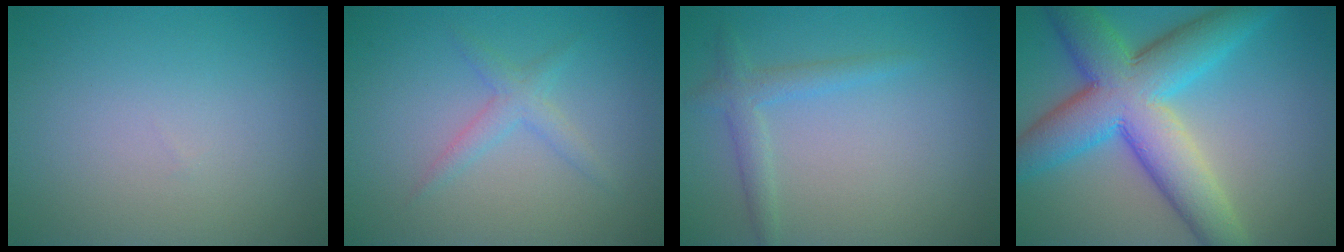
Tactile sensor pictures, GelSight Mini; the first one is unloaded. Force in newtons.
{"total": 1.8, "press": 1.8, "slide": 0.2}
{"total": 2.1, "press": 2.1, "slide": 0.1}
{"total": 11.0, "press": 11.0, "slide": 0.4}